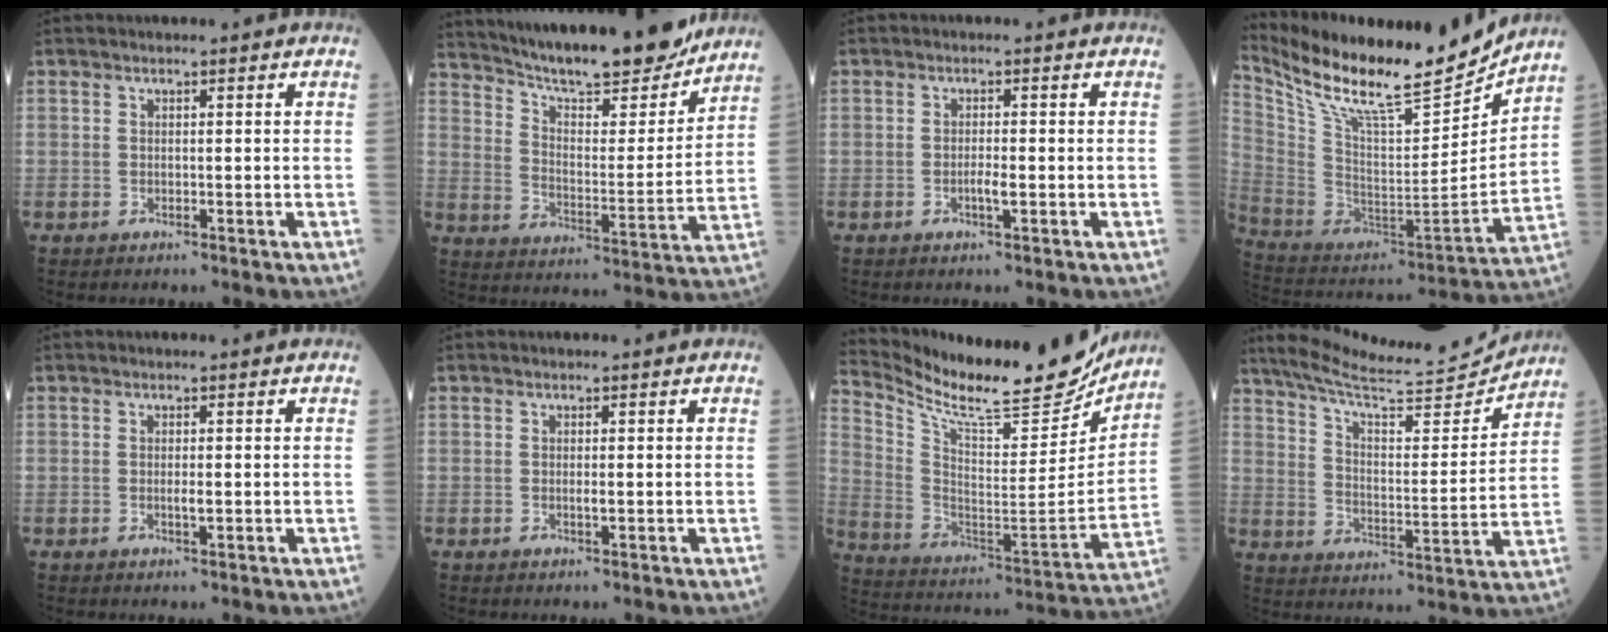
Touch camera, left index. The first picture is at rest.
{"total": 19.0, "force": [17.0, 2.4, 8.3], "torque": [-0.133, -0.012, 0.255]}
{"total": 1.6, "force": [-0.7, 0.1, 1.4], "torque": [-0.027, -0.004, -0.014]}
{"total": 22.0, "force": [19.1, 3.1, 10.6], "torque": [-0.207, -0.035, 0.322]}
{"total": 1.0, "force": [-0.2, 0.2, 1.0], "torque": [-0.016, -0.005, -0.005]}
{"total": 0.7, "force": [-0.2, 0.1, 0.7], "torque": [-0.012, -0.004, -0.005]}
{"total": 22.1, "force": [20.0, 3.4, 9.0], "torque": [-0.169, -0.057, 0.307]}
{"total": 17.5, "force": [16.8, 0.2, 5.1], "torque": [-0.094, -0.034, 0.250]}